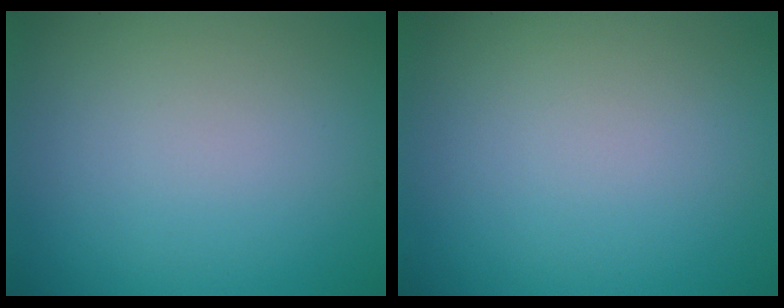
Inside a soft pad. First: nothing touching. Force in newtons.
{"total": 0.0}